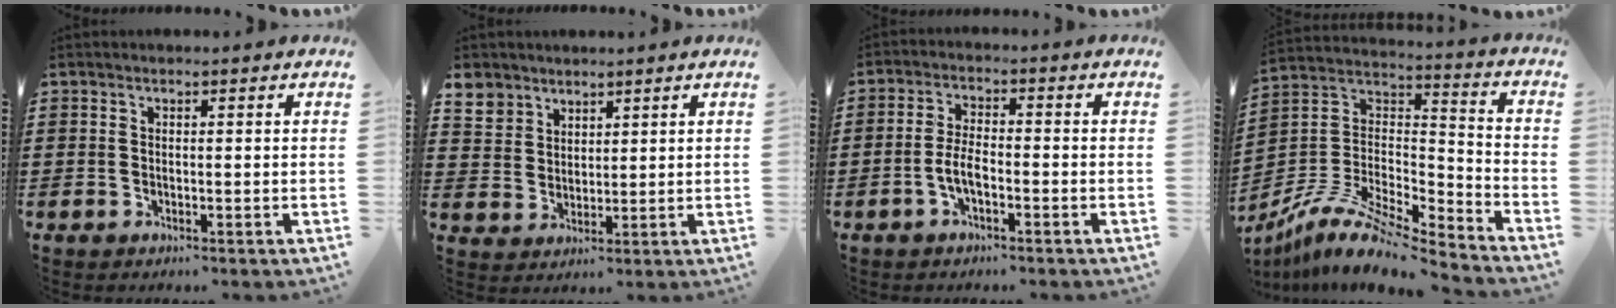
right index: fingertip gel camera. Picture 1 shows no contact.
{"total": 4.9, "force": [3.5, 3.4, 0.3], "torque": [-0.028, 0.007, 0.068]}
{"total": 4.3, "force": [-1.8, 1.4, 3.6], "torque": [-0.091, -0.004, -0.041]}
{"total": 11.1, "force": [-9.1, 2.7, 5.8], "torque": [-0.119, 0.017, -0.182]}